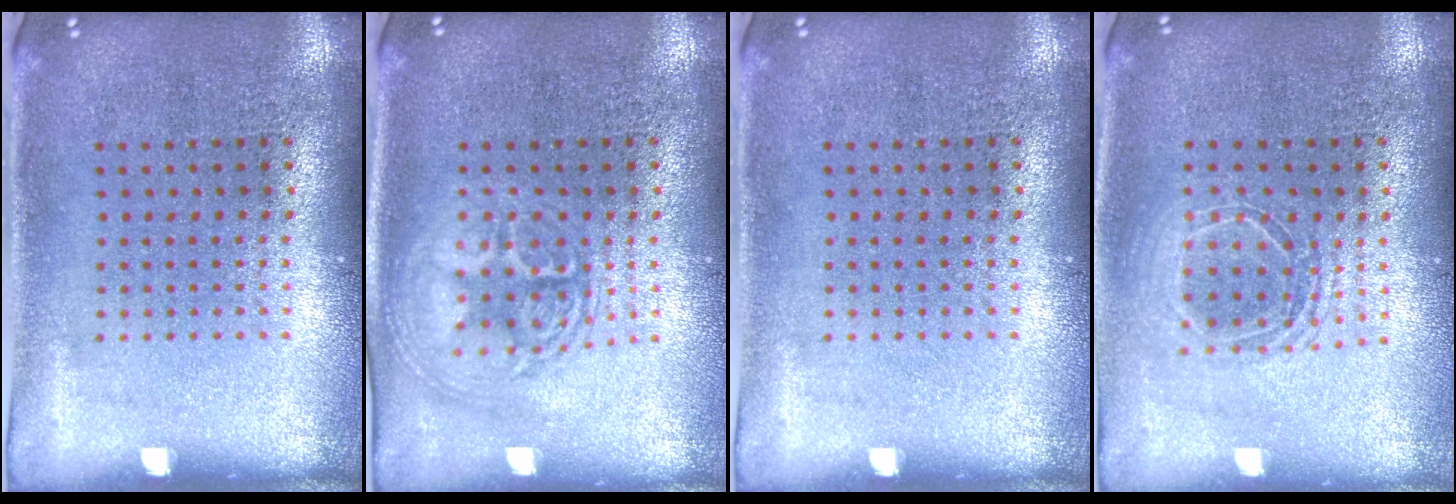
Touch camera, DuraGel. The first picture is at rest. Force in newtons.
{"total": 2.8, "press": 2.8, "slide": 0.4}
{"total": 0.0}
{"total": 1.5, "press": 1.3, "slide": 0.8}